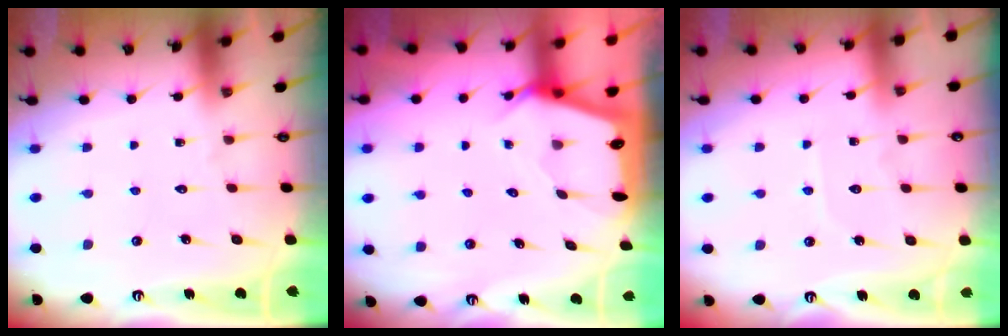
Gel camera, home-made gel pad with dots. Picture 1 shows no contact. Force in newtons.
{"total": 2.4, "press": 2.4, "slide": 0.3}
{"total": 4.0, "press": 4.0, "slide": 0.3}